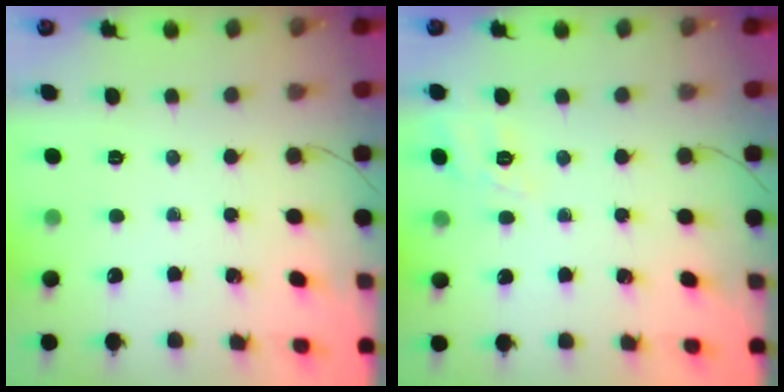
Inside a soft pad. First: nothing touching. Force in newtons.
{"total": 2.7, "press": 2.1, "slide": 1.7}